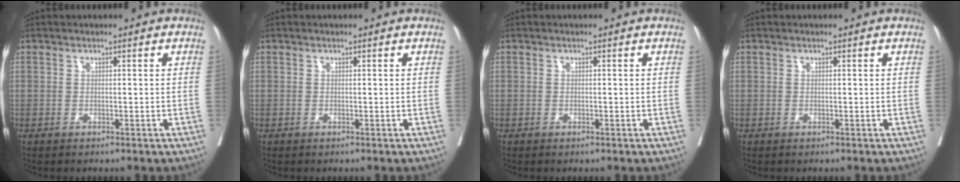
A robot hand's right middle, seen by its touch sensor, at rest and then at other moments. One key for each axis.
{"total": 0.0}
{"total": 0.0}
{"total": 0.0}